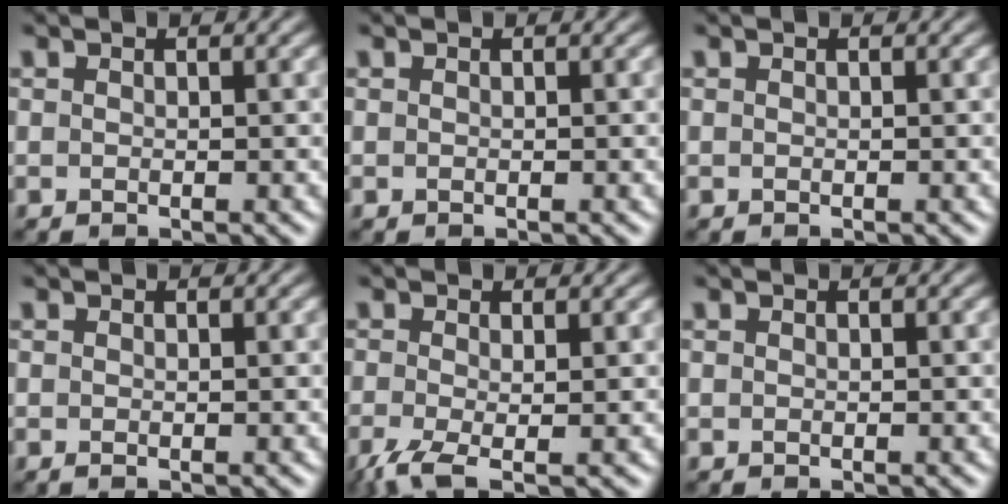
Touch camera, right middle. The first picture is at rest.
{"total": 0.0}
{"total": 0.0}
{"total": 0.0}
{"total": 3.5, "force": [-1.6, 0.9, 3.0], "torque": [-0.072, -0.010, -0.037]}
{"total": 0.0}